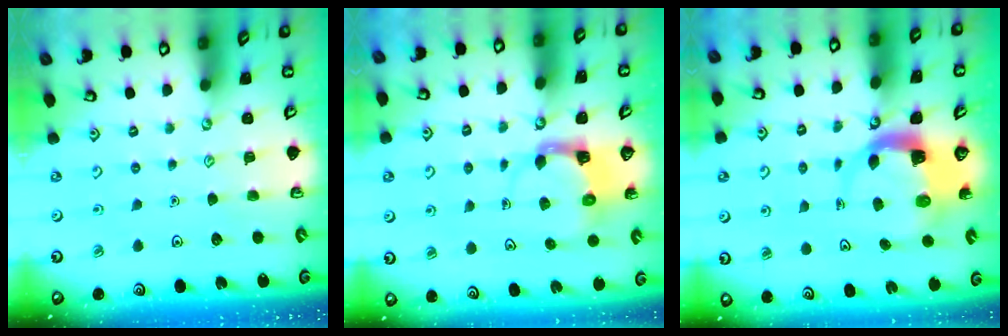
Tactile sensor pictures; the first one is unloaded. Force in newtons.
{"total": 4.0, "press": 3.9, "slide": 0.4}
{"total": 4.5, "press": 4.5, "slide": 0.7}